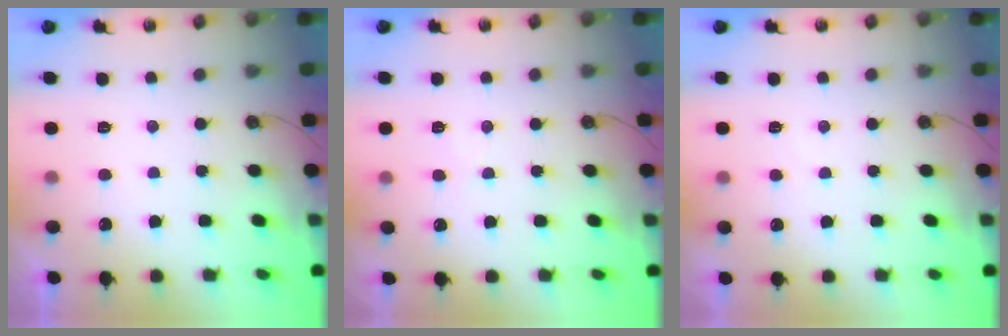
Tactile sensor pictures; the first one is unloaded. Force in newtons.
{"total": 5.6, "press": 5.5, "slide": 0.7}
{"total": 2.9, "press": 2.9, "slide": 0.5}